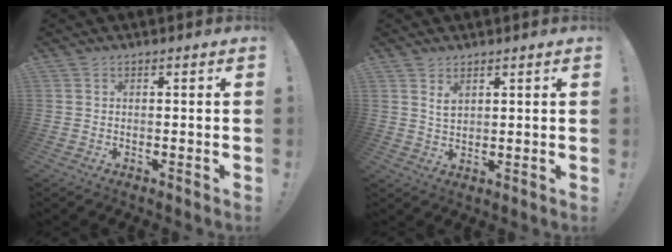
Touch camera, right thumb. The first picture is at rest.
{"total": 3.1, "force": [1.9, 1.6, 1.8], "torque": [-0.017, -0.014, 0.031]}